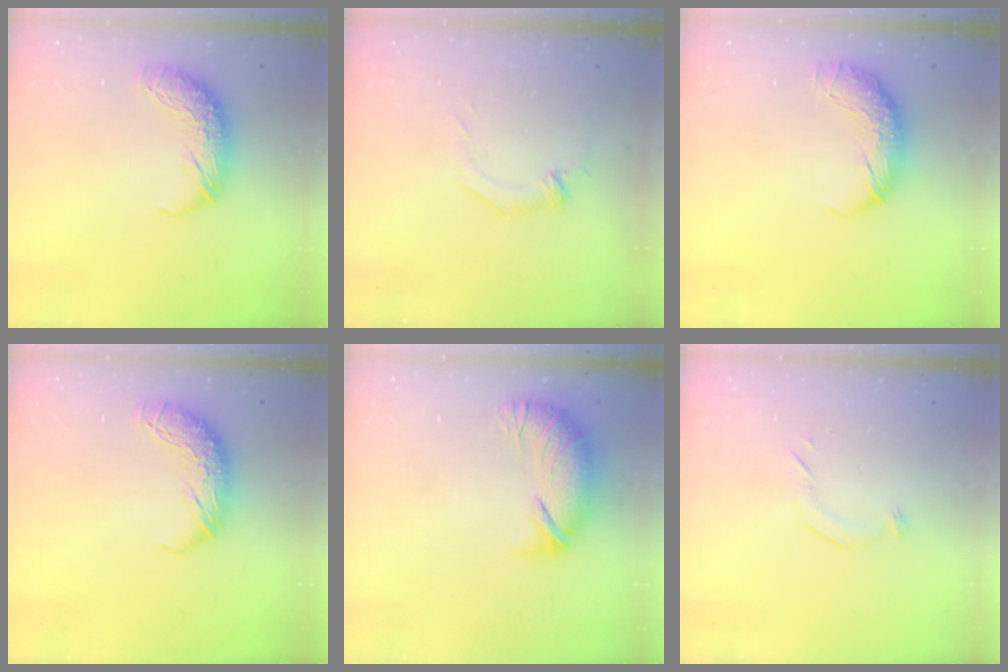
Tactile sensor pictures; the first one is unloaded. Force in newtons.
{"total": 3.9, "press": 3.7, "slide": 1.3}
{"total": 1.7, "press": 0.7, "slide": 1.6}
{"total": 0.0}
{"total": 3.6, "press": 2.8, "slide": 2.2}
{"total": 5.2, "press": 5.2, "slide": 0.8}